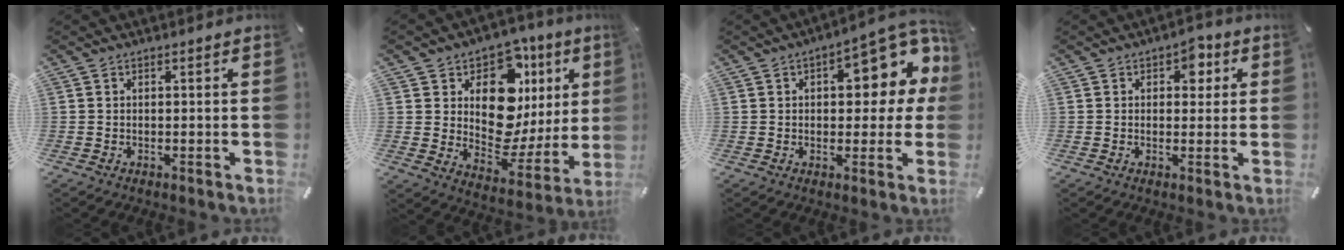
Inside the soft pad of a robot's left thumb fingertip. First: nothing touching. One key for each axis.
{"total": 14.9, "fx": 6.6, "fy": 9.9, "fz": 9.0, "tx": -0.123, "ty": -0.074, "tz": 0.113}
{"total": 14.0, "fx": 4.7, "fy": 7.0, "fz": 11.2, "tx": -0.133, "ty": -0.028, "tz": 0.075}
{"total": 3.6, "fx": 0.9, "fy": 2.3, "fz": 2.6, "tx": -0.016, "ty": -0.006, "tz": 0.004}